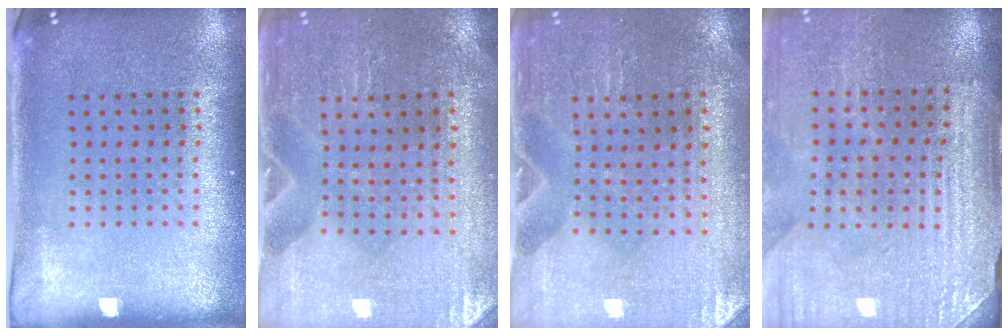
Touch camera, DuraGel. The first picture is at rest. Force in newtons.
{"total": 0.6, "press": 0.6, "slide": 0.0}
{"total": 0.6, "press": 0.6, "slide": 0.0}
{"total": 3.4, "press": 3.3, "slide": 0.6}